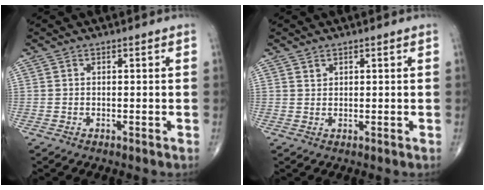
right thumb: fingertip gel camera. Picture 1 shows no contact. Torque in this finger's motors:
{"motor_torque": [-0.17, 0.08, -0.12, 0.18, 0.04]}